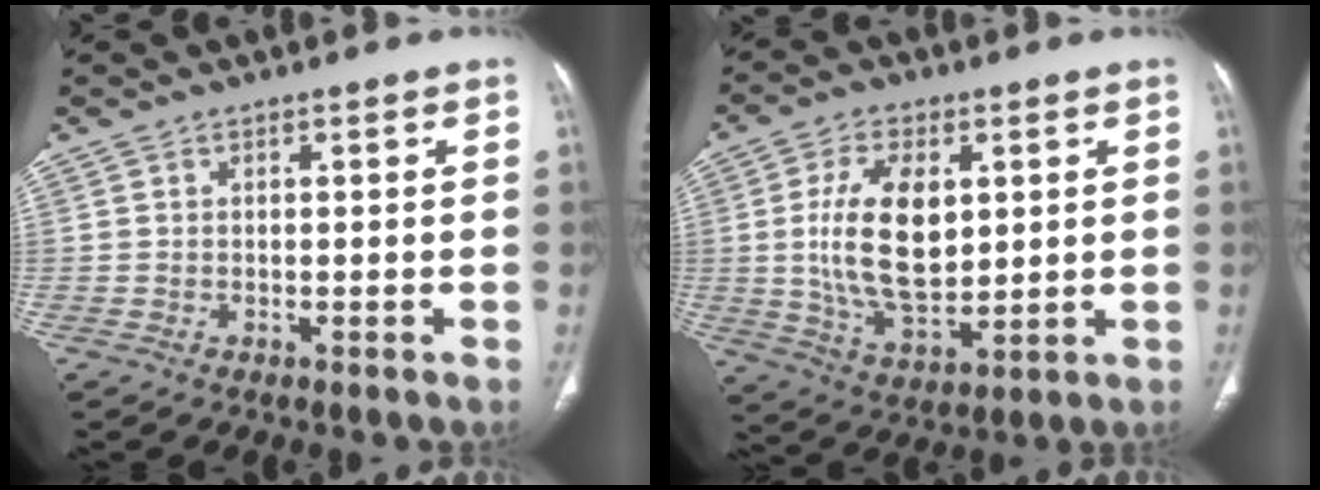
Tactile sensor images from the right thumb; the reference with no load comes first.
{"total": 14.7, "force": [2.2, 8.1, 12.1], "torque": [-0.210, -0.016, 0.049]}